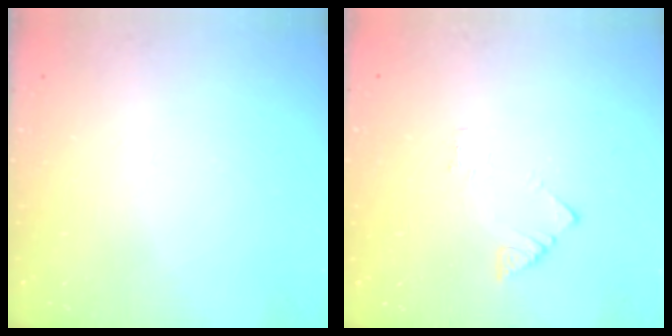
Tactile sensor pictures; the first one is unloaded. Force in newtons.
{"total": 1.5, "press": 1.5, "slide": 0.3}